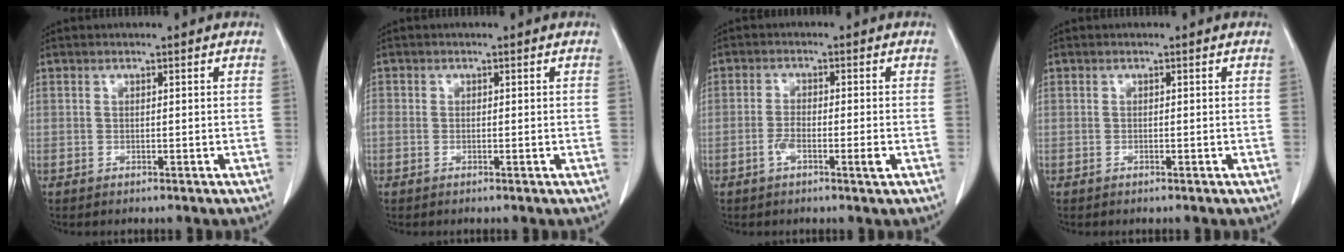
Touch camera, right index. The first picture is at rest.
{"total": 0.0}
{"total": 3.5, "force": [-1.4, 0.6, 3.2], "torque": [-0.059, 0.000, -0.027]}
{"total": 0.0}